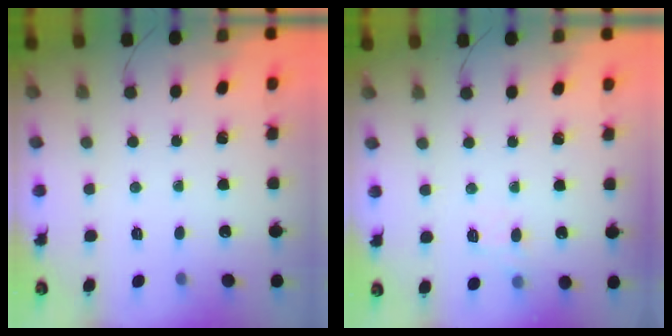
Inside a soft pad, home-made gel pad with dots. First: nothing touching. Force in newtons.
{"total": 8.1, "press": 7.8, "slide": 2.2}